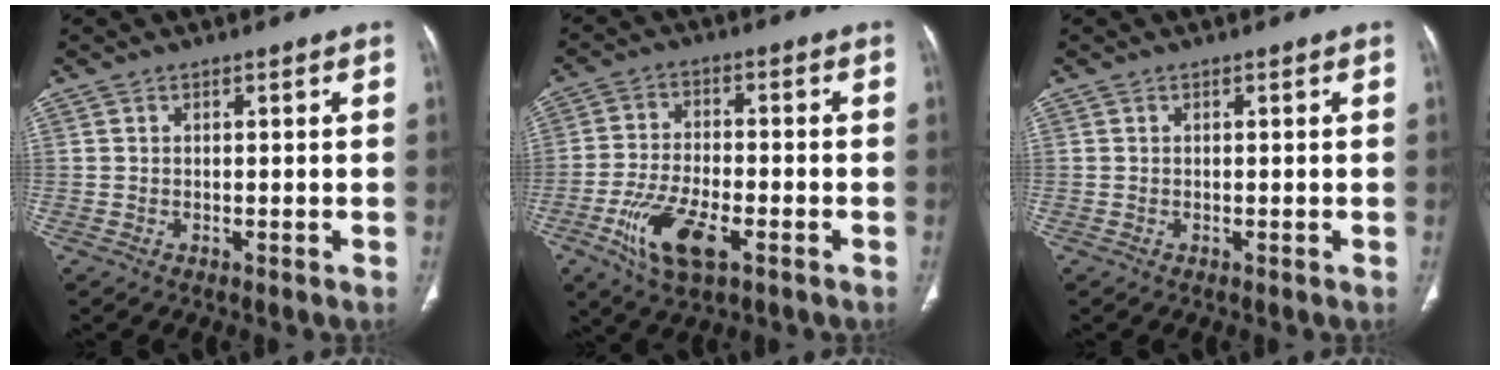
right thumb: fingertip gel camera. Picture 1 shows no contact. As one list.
[{"total": 11.1, "force": [-4.8, 4.7, 8.8], "torque": [-0.181, 0.007, -0.084]}, {"total": 0.0}]